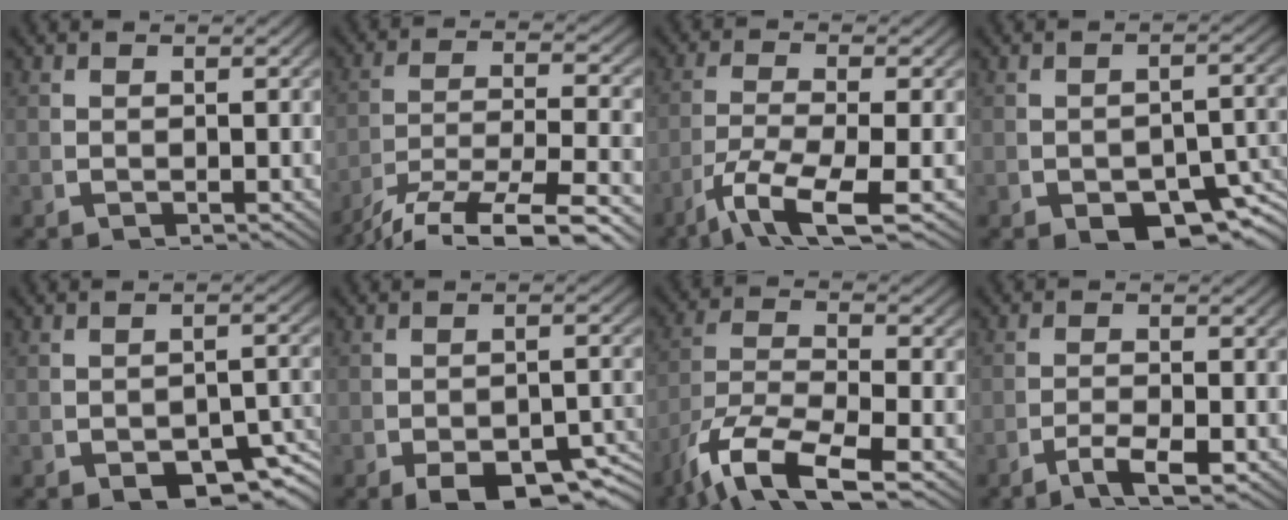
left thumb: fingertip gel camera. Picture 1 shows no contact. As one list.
[{"total": 10.3, "force": [-5.6, 5.2, 7.0], "torque": [-0.150, -0.052, -0.059]}, {"total": 6.7, "force": [-2.4, 2.7, 5.6], "torque": [-0.126, -0.026, -0.024]}, {"total": 5.8, "force": [-2.9, 3.1, 4.0], "torque": [-0.058, -0.024, -0.029]}, {"total": 4.9, "force": [-2.6, 2.4, 3.4], "torque": [-0.047, -0.018, -0.028]}, {"total": 5.7, "force": [-3.2, 2.6, 3.9], "torque": [-0.053, -0.020, -0.041]}, {"total": 8.7, "force": [-2.9, 4.7, 6.8], "torque": [-0.154, -0.032, -0.033]}, {"total": 2.8, "force": [-1.5, 0.7, 2.2], "torque": [-0.043, -0.006, -0.027]}]